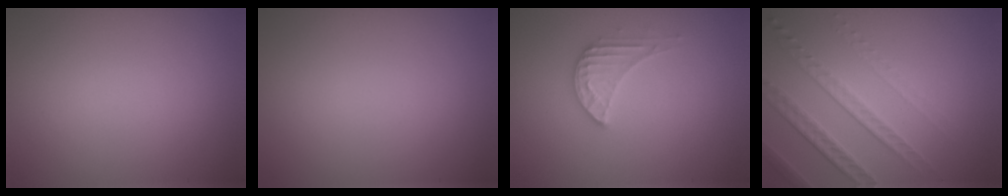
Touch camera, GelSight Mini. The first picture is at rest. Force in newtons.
{"total": 0.0}
{"total": 2.6, "press": 2.6, "slide": 0.2}
{"total": 4.6, "press": 3.1, "slide": 3.4}